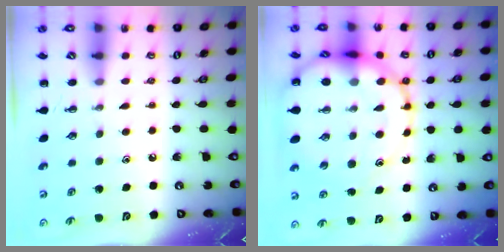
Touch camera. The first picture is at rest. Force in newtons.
{"total": 19.0, "press": 18.6, "slide": 3.5}